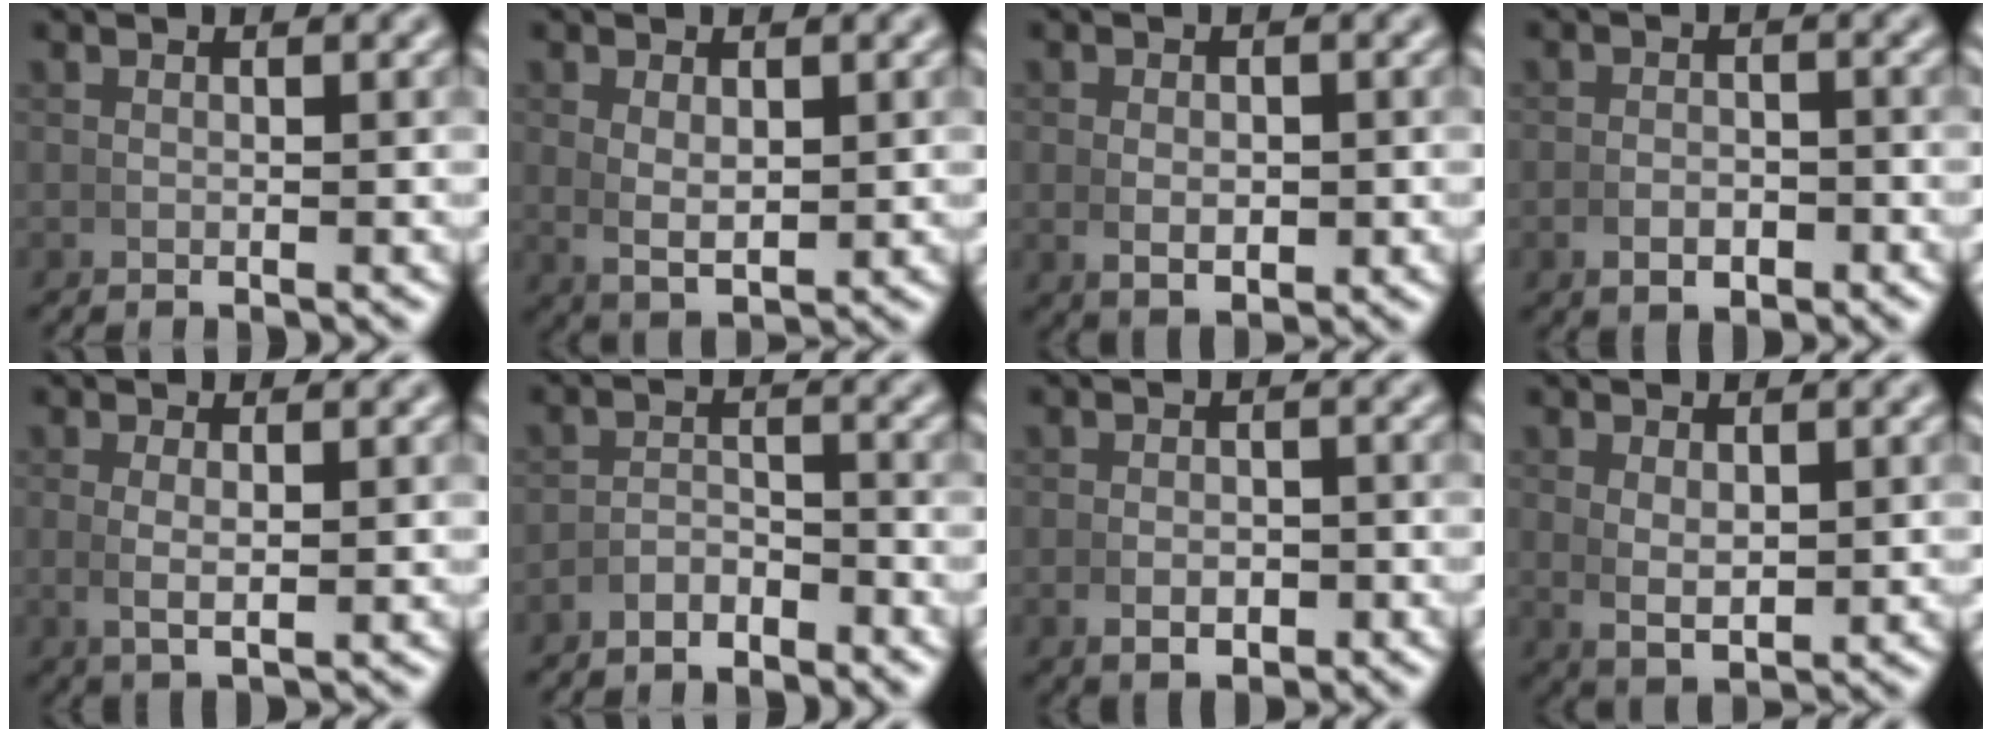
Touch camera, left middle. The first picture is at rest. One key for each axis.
{"total": 3.4, "fx": 0.4, "fy": 1.8, "fz": 2.9, "tx": -0.057, "ty": -0.017, "tz": 0.024}
{"total": 2.3, "fx": -0.2, "fy": 1.3, "fz": 1.9, "tx": -0.036, "ty": -0.012, "tz": 0.009}
{"total": 2.2, "fx": -1.3, "fy": 1.3, "fz": 1.3, "tx": -0.015, "ty": -0.003, "tz": -0.021}
{"total": 2.2, "fx": 0.3, "fy": 0.7, "fz": 2.0, "tx": -0.042, "ty": -0.009, "tz": 0.015}
{"total": 3.0, "fx": -2.7, "fy": 1.2, "fz": 0.6, "tx": -0.004, "ty": 0.001, "tz": -0.053}
{"total": 2.5, "fx": -0.9, "fy": 1.5, "fz": 1.7, "tx": -0.025, "ty": -0.006, "tz": -0.010}
{"total": 3.2, "fx": 0.3, "fy": 1.7, "fz": 2.7, "tx": -0.053, "ty": -0.019, "tz": 0.024}